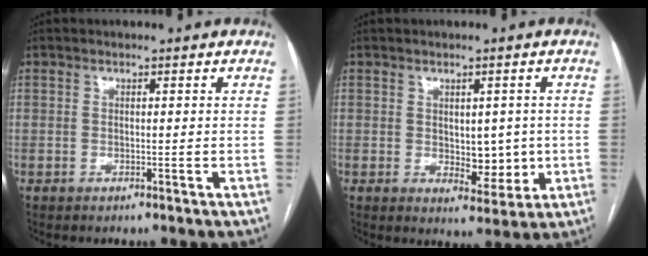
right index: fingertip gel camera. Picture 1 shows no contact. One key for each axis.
{"total": 8.2, "fx": 0.1, "fy": 4.6, "fz": 6.8, "tx": -0.079, "ty": 0.000, "tz": 0.019}